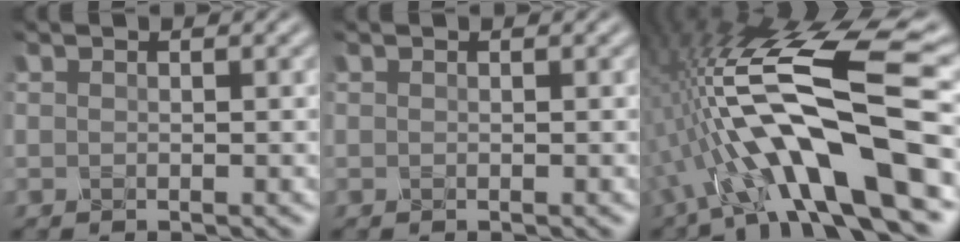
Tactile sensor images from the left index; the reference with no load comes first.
{"total": 0.0}
{"total": 14.7, "force": [-4.7, 3.4, 13.5], "torque": [-0.240, 0.026, -0.082]}